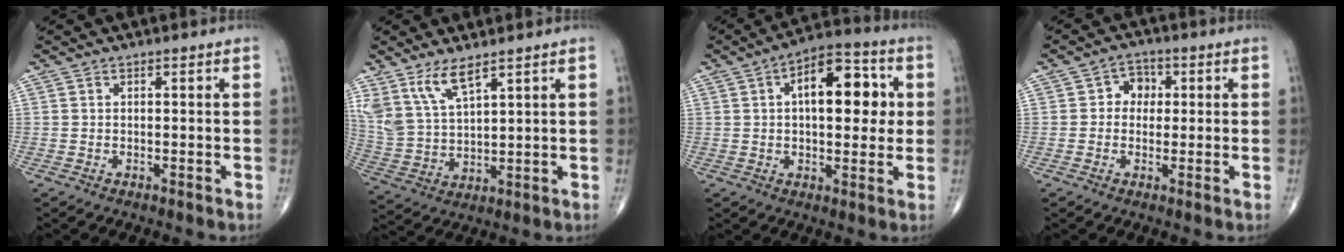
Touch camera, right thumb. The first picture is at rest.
{"total": 9.2, "force": [6.3, 3.1, 6.0], "torque": [-0.121, -0.027, 0.144]}
{"total": 14.5, "force": [2.7, 7.2, 12.2], "torque": [-0.145, 0.015, 0.036]}
{"total": 4.3, "force": [0.5, 3.7, 2.1], "torque": [0.000, 0.009, -0.002]}